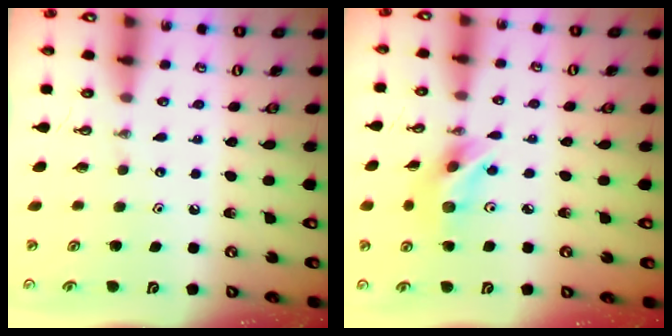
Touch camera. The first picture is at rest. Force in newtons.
{"total": 10.7, "press": 10.1, "slide": 3.6}